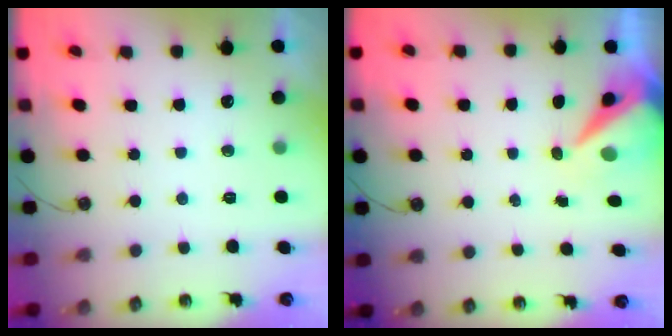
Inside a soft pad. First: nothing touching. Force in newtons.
{"total": 8.2, "press": 8.1, "slide": 0.8}